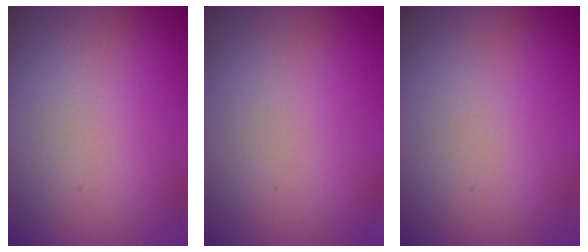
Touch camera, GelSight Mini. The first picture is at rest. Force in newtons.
{"total": 0.0}
{"total": 0.0}